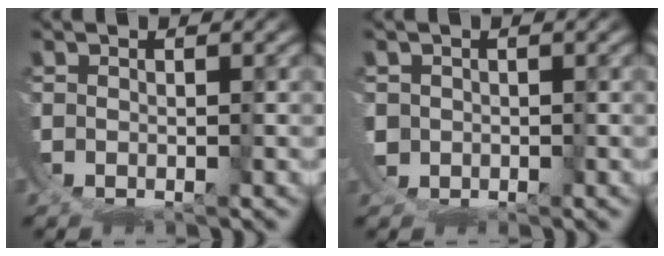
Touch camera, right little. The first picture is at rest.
{"total": 1.4, "force": [0.3, 0.6, -1.2], "torque": [-0.002, -0.023, 0.017]}